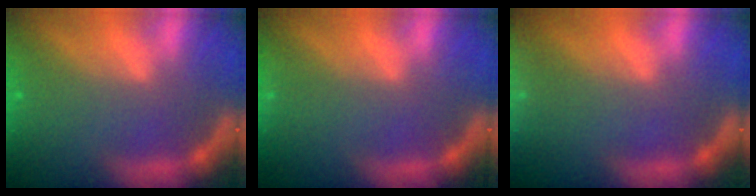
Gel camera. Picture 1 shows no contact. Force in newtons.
{"total": 0.9}
{"total": 7.0}